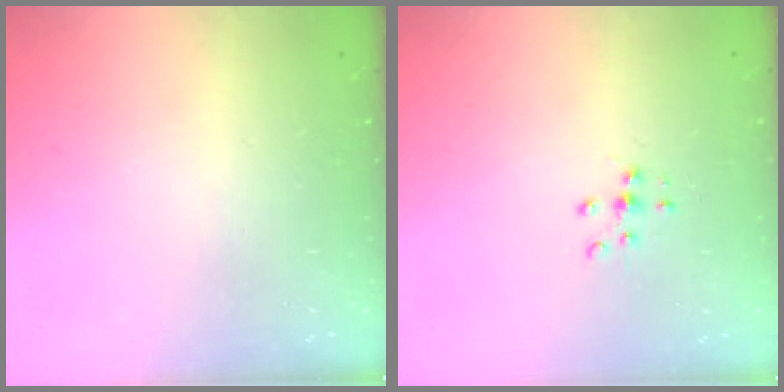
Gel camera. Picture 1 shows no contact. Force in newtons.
{"total": 7.2, "press": 7.1, "slide": 0.7}